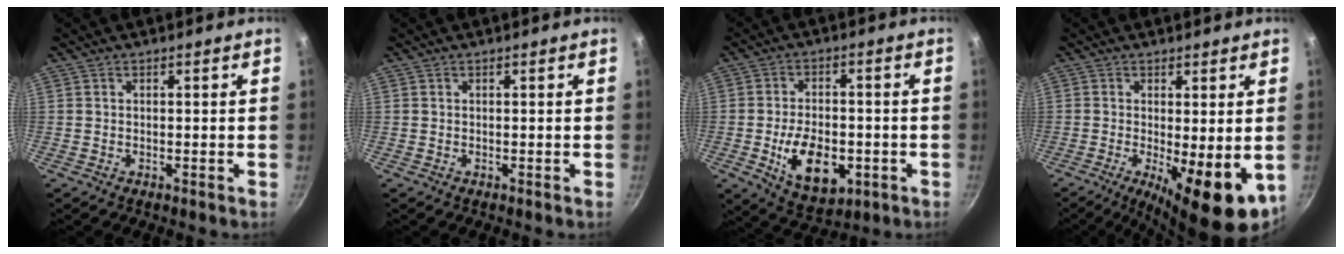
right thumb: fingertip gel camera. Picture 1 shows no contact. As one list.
[{"total": 0.0}, {"total": 12.8, "force": [-3.4, 7.7, 9.7], "torque": [-0.136, 0.004, -0.043]}, {"total": 12.2, "force": [-2.6, 3.7, 11.3], "torque": [-0.152, -0.013, -0.028]}]